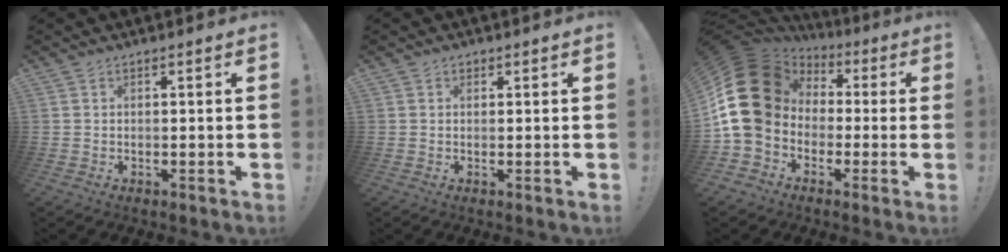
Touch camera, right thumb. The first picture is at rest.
{"total": 0.9, "force": [0.5, 0.7, 0.1], "torque": [-0.002, 0.001, 0.008]}
{"total": 20.8, "force": [1.3, 16.7, 12.3], "torque": [-0.216, 0.007, 0.049]}